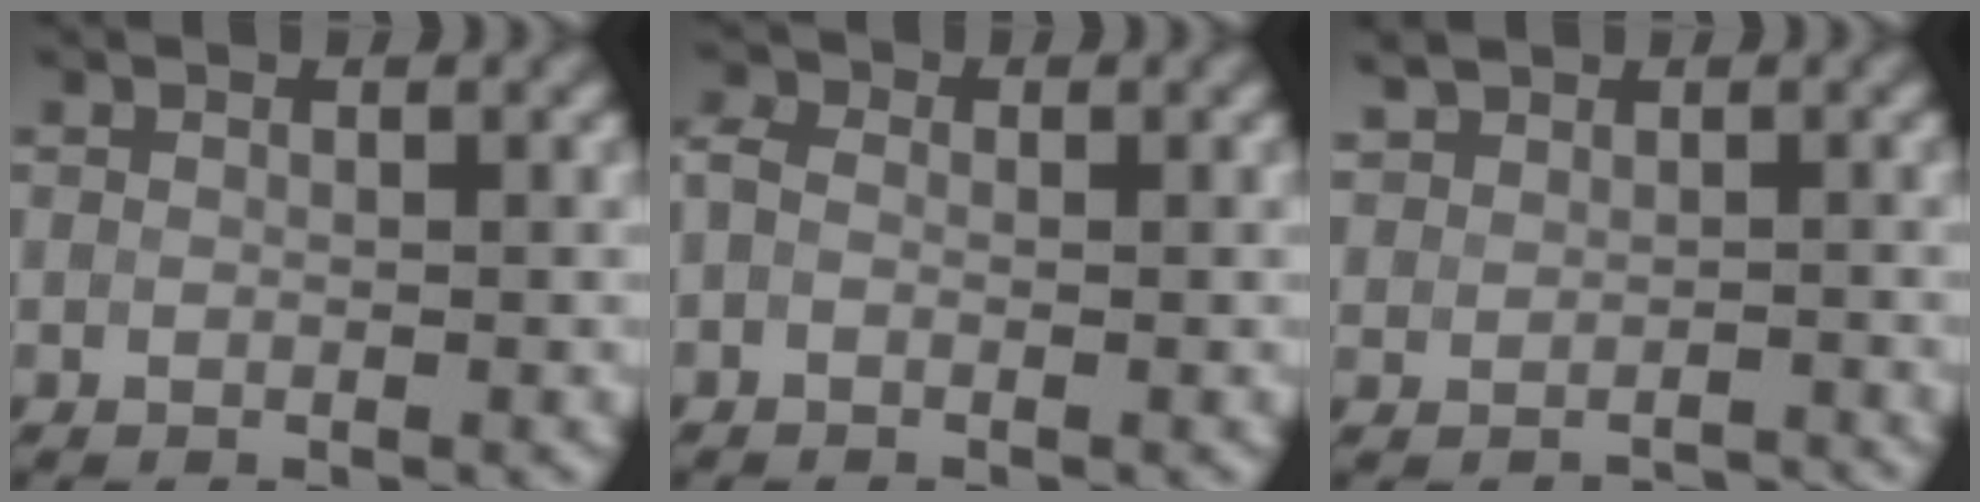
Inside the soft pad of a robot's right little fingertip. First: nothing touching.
{"total": 1.7, "force": [-0.3, 1.3, 1.0], "torque": [-0.025, 0.008, -0.020]}
{"total": 2.4, "force": [0.5, 2.3, 0.4], "torque": [0.006, 0.000, 0.011]}